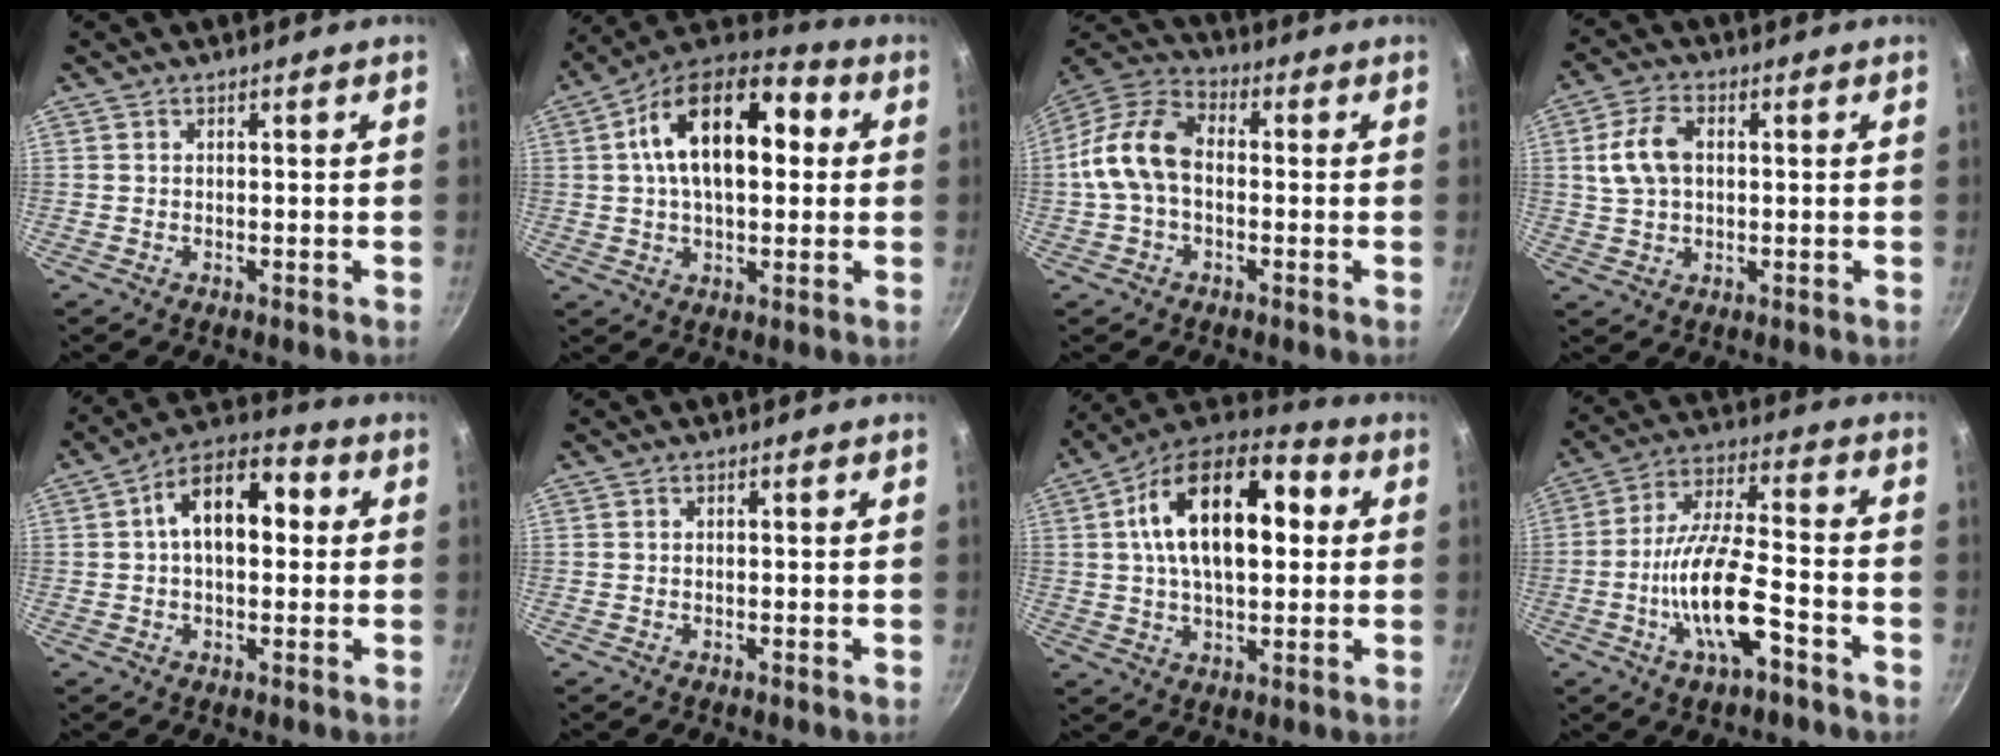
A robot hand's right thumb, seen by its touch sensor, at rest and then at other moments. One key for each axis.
{"total": 19.1, "fx": 3.5, "fy": 10.6, "fz": 15.5, "tx": -0.234, "ty": 0.029, "tz": 0.044}
{"total": 12.8, "fx": -0.5, "fy": 8.3, "fz": 9.7, "tx": -0.193, "ty": 0.036, "tz": -0.019}
{"total": 7.8, "fx": 1.2, "fy": 5.1, "fz": 5.8, "tx": -0.114, "ty": 0.014, "tz": 0.025}
{"total": 12.9, "fx": 1.9, "fy": 7.5, "fz": 10.4, "tx": -0.150, "ty": 0.034, "tz": 0.019}
{"total": 0.0}
{"total": 20.8, "fx": 3.8, "fy": 11.3, "fz": 17.1, "tx": -0.262, "ty": 0.023, "tz": 0.049}
{"total": 14.6, "fx": -5.3, "fy": 5.1, "fz": 12.7, "tx": -0.243, "ty": 0.038, "tz": -0.095}